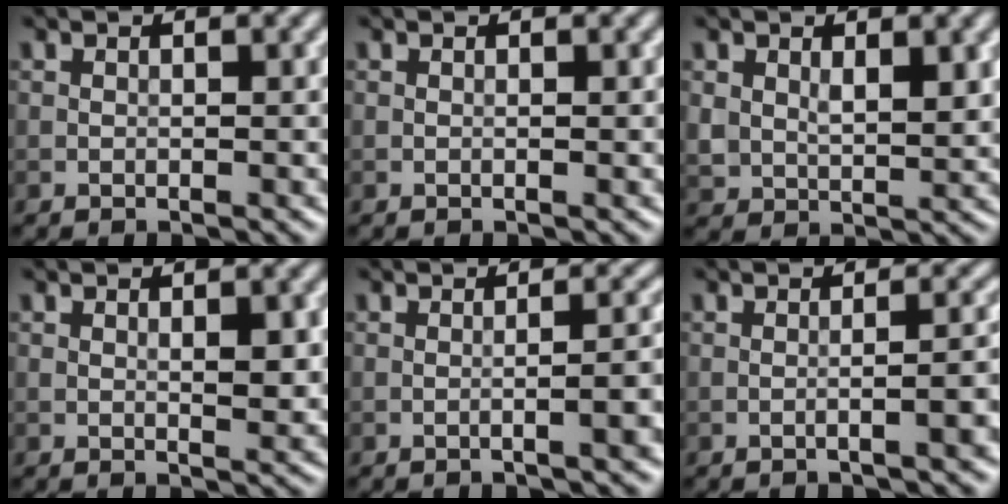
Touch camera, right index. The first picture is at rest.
{"total": 0.0}
{"total": 3.5, "force": [1.1, 2.1, 2.6], "torque": [-0.055, -0.010, 0.028]}
{"total": 2.5, "force": [0.4, 0.8, 2.3], "torque": [-0.039, -0.003, 0.009]}
{"total": 4.2, "force": [-0.9, 1.3, 3.9], "torque": [-0.022, 0.019, -0.020]}
{"total": 3.8, "force": [-1.1, 1.2, 3.5], "torque": [-0.014, 0.022, -0.021]}